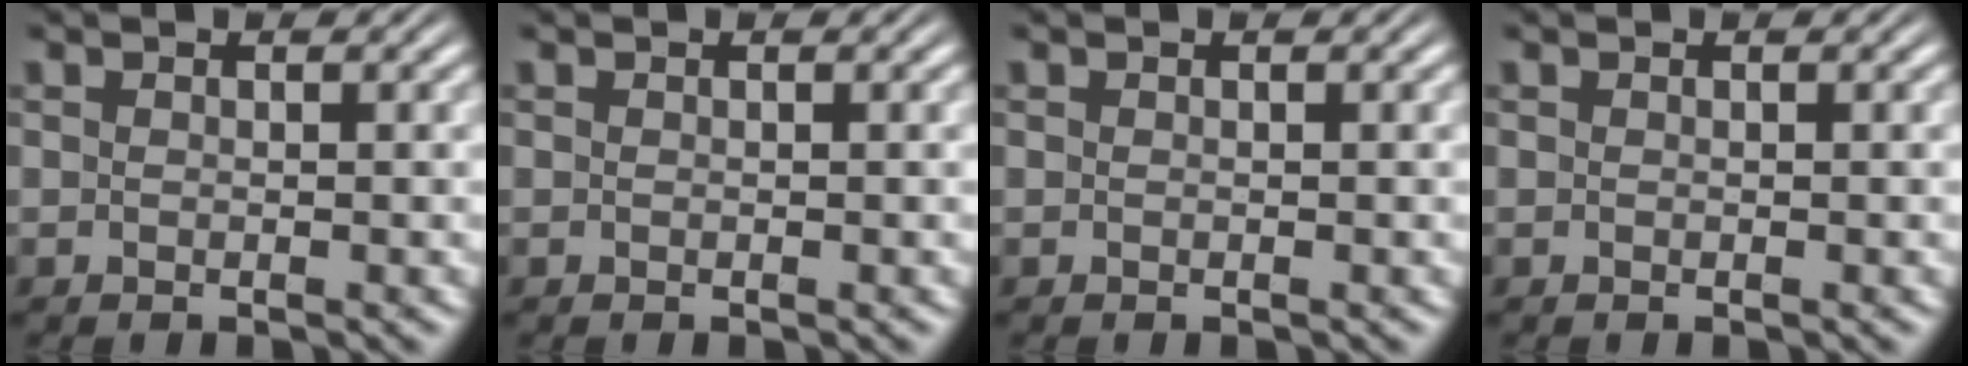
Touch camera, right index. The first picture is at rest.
{"total": 0.0}
{"total": 0.0}
{"total": 0.0}